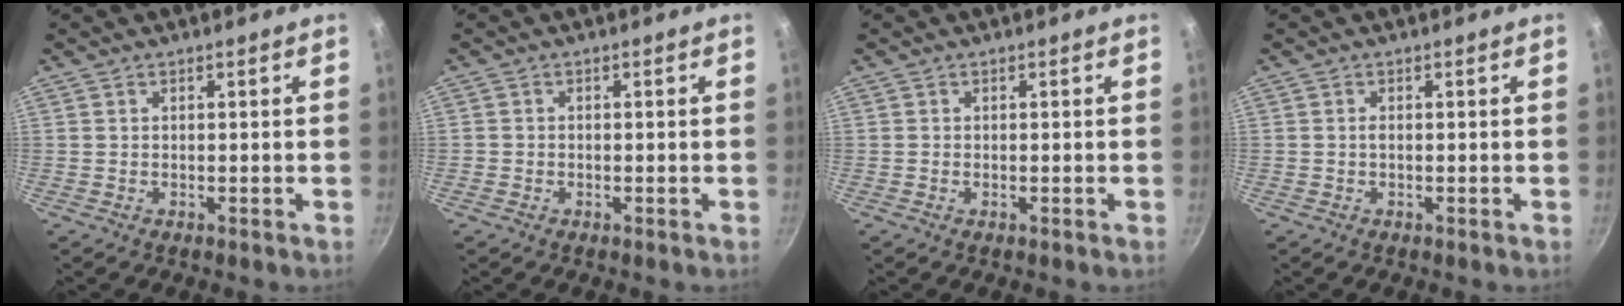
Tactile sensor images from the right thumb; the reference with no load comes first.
{"total": 0.7, "force": [-0.3, 0.6, 0.2], "torque": [-0.005, 0.002, -0.008]}
{"total": 0.0}
{"total": 0.7, "force": [-0.1, 0.3, 0.6], "torque": [-0.012, 0.003, -0.003]}